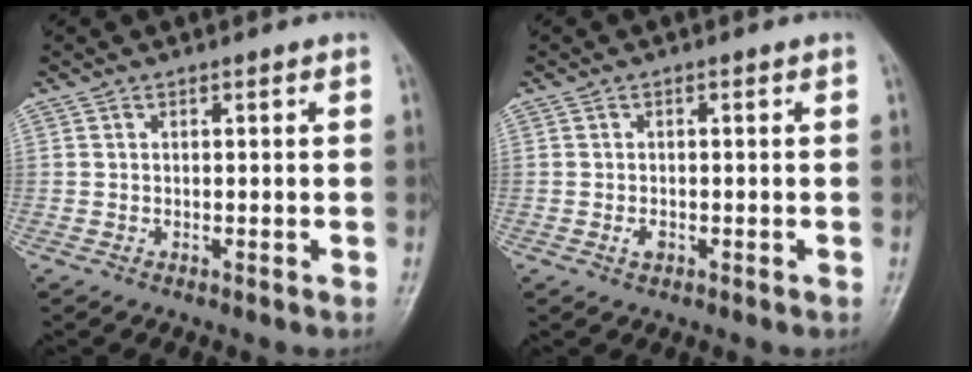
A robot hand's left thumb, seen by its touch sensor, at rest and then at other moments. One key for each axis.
{"total": 1.4, "fx": -0.6, "fy": 0.9, "fz": 1.0, "tx": -0.013, "ty": 0.001, "tz": -0.011}